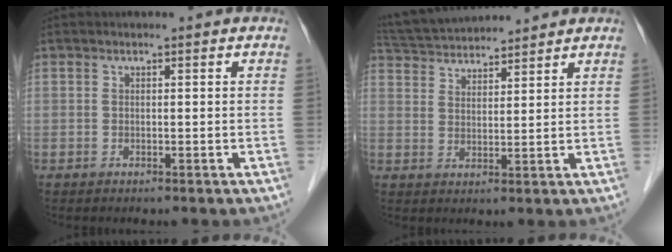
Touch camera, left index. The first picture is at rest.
{"total": 10.0, "force": [9.6, 1.1, 2.7], "torque": [-0.059, 0.030, 0.163]}